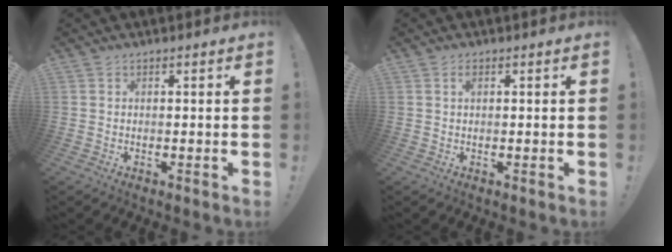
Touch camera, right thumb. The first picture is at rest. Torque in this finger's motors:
{"motor_torque": [0.62, 0.51, 0.30, -0.27, 0.00]}